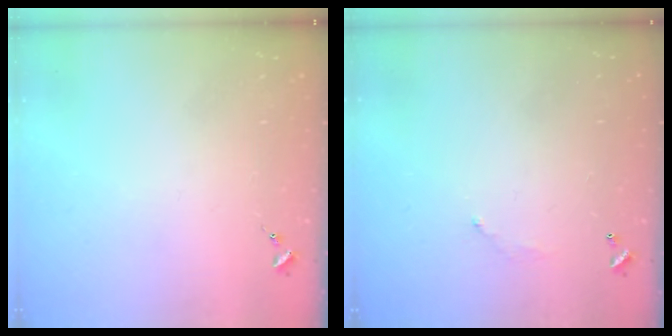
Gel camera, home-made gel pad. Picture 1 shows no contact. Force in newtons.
{"total": 5.2, "press": 5.2, "slide": 0.3}